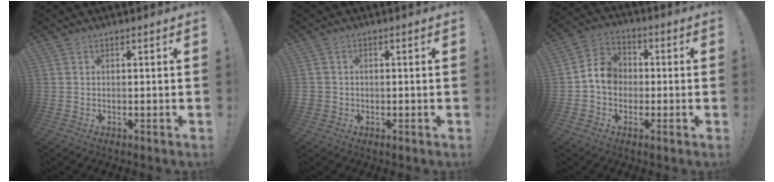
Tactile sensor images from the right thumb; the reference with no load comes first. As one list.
[{"total": 2.1, "force": [-0.3, 2.0, 0.6], "torque": [-0.013, 0.005, -0.003]}, {"total": 8.5, "force": [-1.1, 7.3, 4.2], "torque": [-0.062, 0.021, -0.016]}]